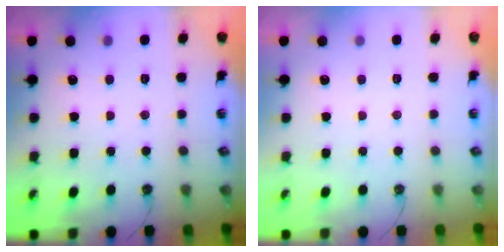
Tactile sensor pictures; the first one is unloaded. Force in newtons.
{"total": 0.0}